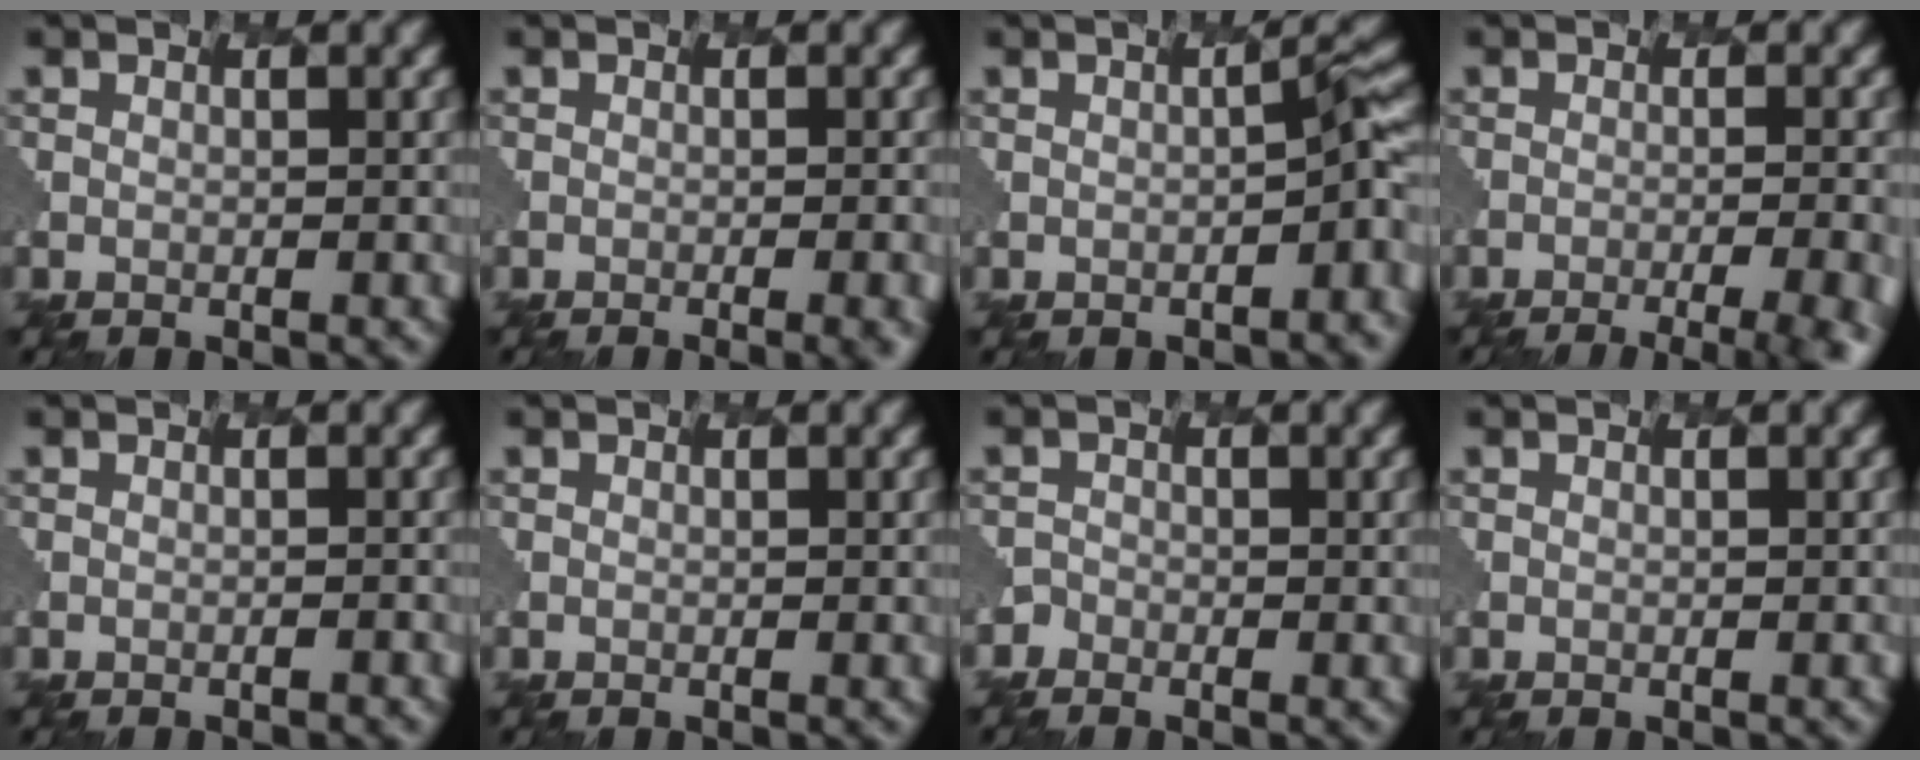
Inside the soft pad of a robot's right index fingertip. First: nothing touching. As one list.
[{"total": 3.9, "force": [-1.7, 1.3, 3.2], "torque": [-0.023, 0.008, -0.008]}, {"total": 3.3, "force": [-1.4, 0.6, 2.9], "torque": [-0.049, 0.008, -0.014]}, {"total": 9.4, "force": [-6.6, 2.9, 6.1], "torque": [-0.052, 0.004, -0.057]}, {"total": 0.6, "force": [-0.4, 0.2, 0.3], "torque": [0.002, 0.005, -0.004]}, {"total": 0.0}, {"total": 2.1, "force": [-1.7, 0.2, -1.2], "torque": [-0.004, 0.011, -0.025]}, {"total": 0.0}]